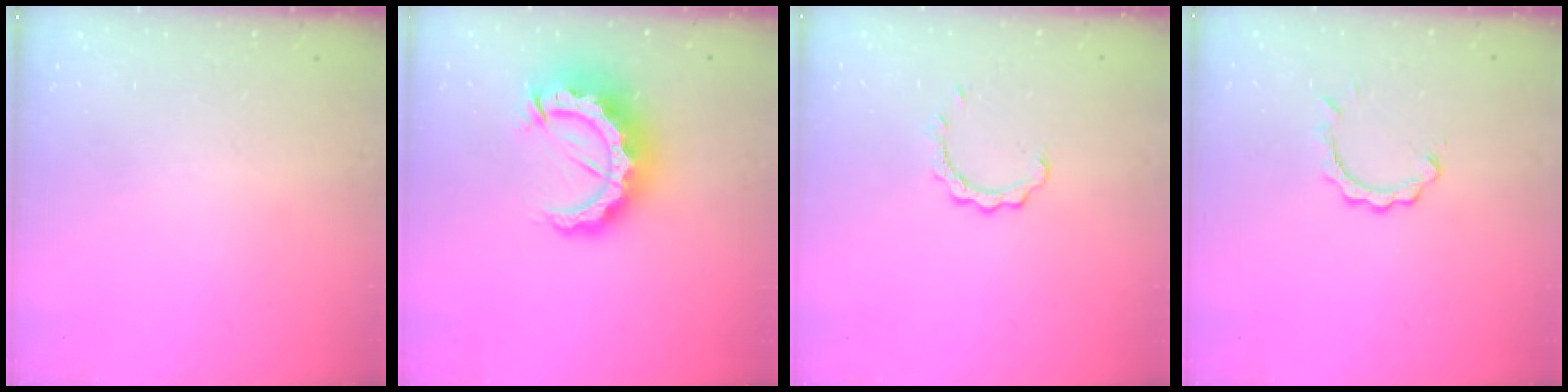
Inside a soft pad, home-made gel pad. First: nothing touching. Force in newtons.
{"total": 14.6, "press": 14.5, "slide": 1.6}
{"total": 2.4, "press": 2.4, "slide": 0.2}
{"total": 2.7, "press": 2.6, "slide": 0.3}